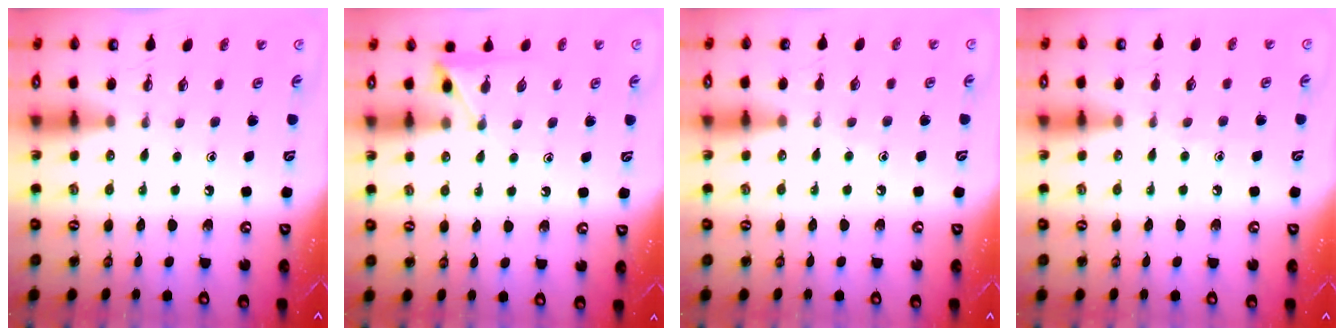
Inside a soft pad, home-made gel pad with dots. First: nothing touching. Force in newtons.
{"total": 5.2, "press": 5.1, "slide": 0.5}
{"total": 3.0, "press": 2.9, "slide": 0.4}
{"total": 4.6, "press": 4.6, "slide": 0.5}